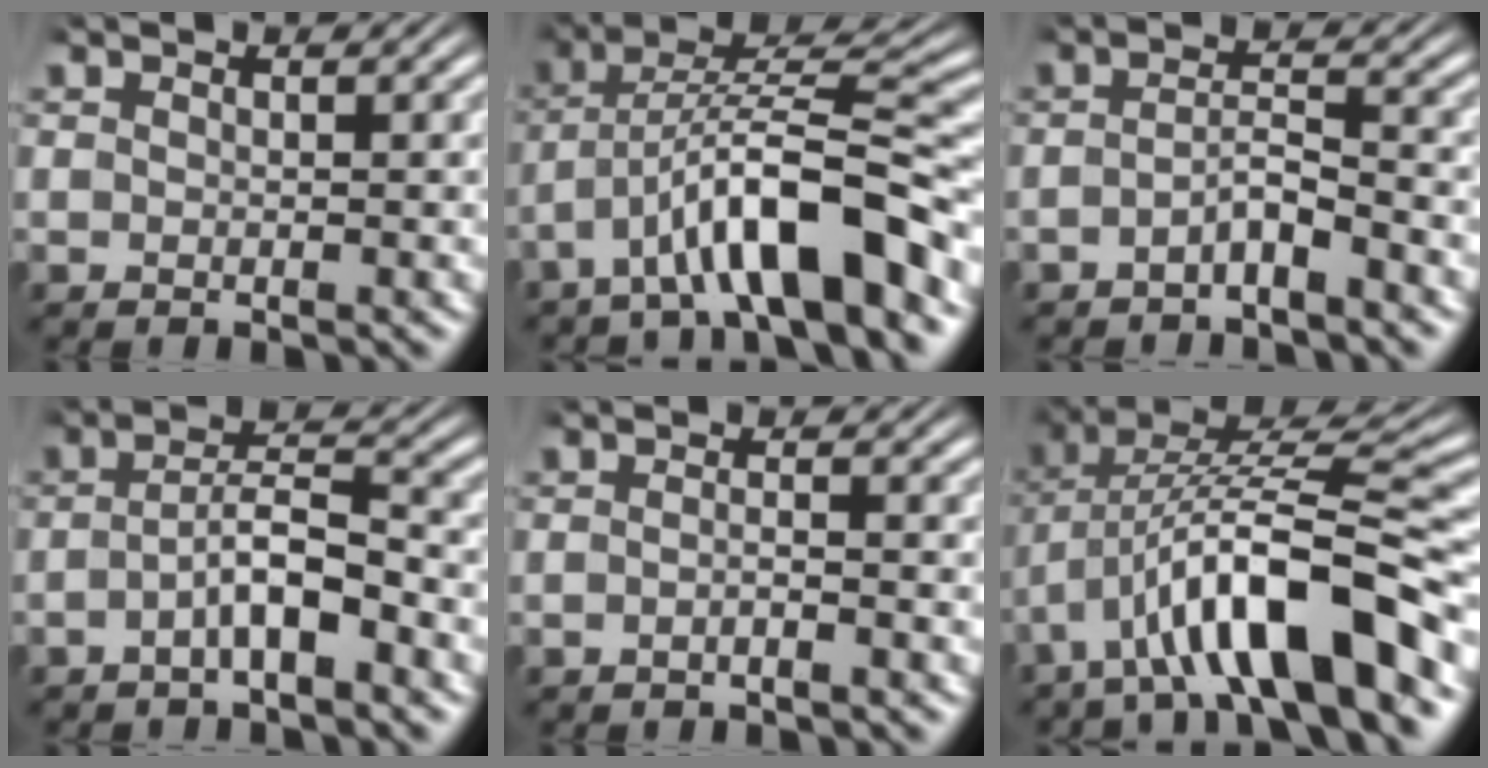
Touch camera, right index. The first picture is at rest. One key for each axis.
{"total": 6.5, "fx": -1.0, "fy": 2.1, "fz": 6.1, "tx": -0.108, "ty": 0.001, "tz": -0.016}
{"total": 2.5, "fx": -2.1, "fy": 0.3, "fz": 1.4, "tx": -0.023, "ty": -0.009, "tz": -0.034}
{"total": 3.7, "fx": -2.1, "fy": 0.8, "fz": 2.9, "tx": -0.048, "ty": -0.001, "tz": -0.036}
{"total": 1.2, "fx": -0.9, "fy": -0.1, "fz": 0.8, "tx": -0.013, "ty": 0.000, "tz": -0.021}
{"total": 7.9, "fx": -1.6, "fy": 2.6, "fz": 7.2, "tx": -0.135, "ty": -0.007, "tz": -0.018}